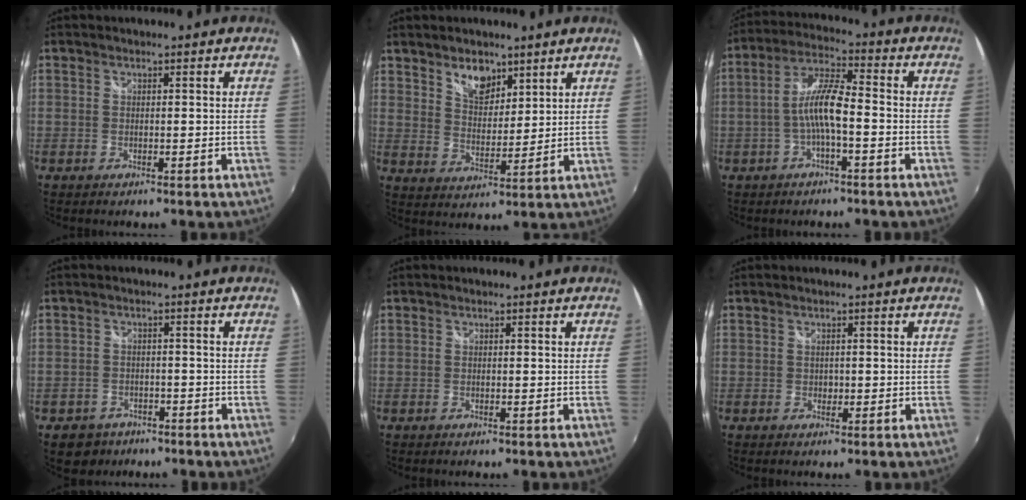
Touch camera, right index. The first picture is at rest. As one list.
[{"total": 6.7, "force": [4.7, 3.7, 3.1], "torque": [-0.041, 0.002, 0.085]}, {"total": 7.8, "force": [-2.2, 1.4, 7.4], "torque": [-0.160, 0.014, -0.040]}, {"total": 5.2, "force": [-3.3, 3.9, 0.9], "torque": [-0.035, 0.008, -0.048]}, {"total": 0.0}, {"total": 1.0, "force": [-0.1, 0.9, 0.4], "torque": [-0.003, -0.001, -0.002]}]